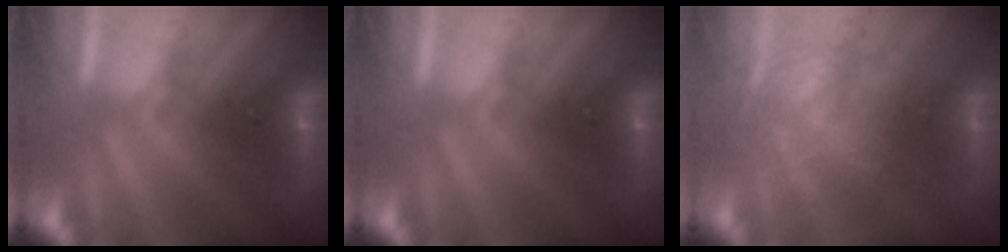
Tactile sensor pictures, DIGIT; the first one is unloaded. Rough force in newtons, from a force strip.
{"total": 0.0}
{"total": 3.5}